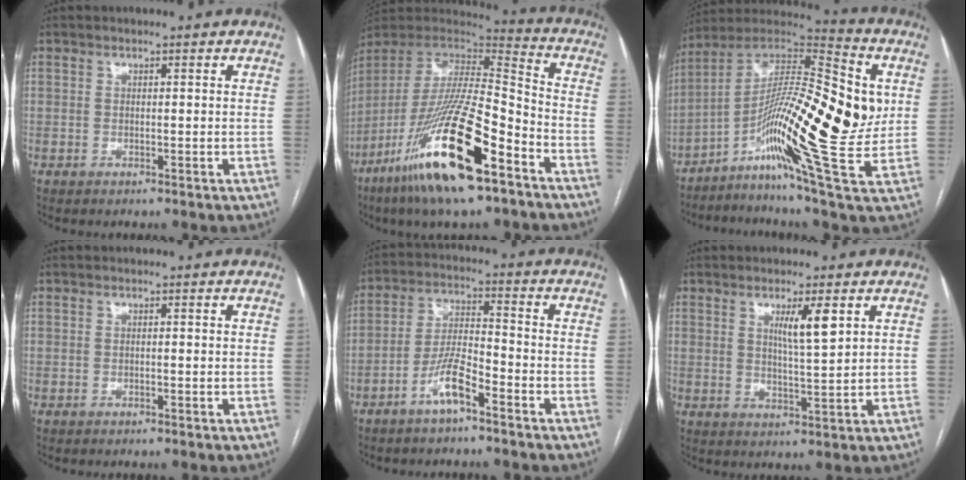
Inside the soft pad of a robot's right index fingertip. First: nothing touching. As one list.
[{"total": 24.9, "force": [-14.2, 4.0, 20.1], "torque": [-0.399, -0.052, -0.261]}, {"total": 26.0, "force": [-1.1, 4.5, 25.6], "torque": [-0.430, 0.016, -0.030]}, {"total": 0.0}, {"total": 6.8, "force": [-4.3, 1.0, 5.2], "torque": [-0.112, 0.004, -0.084]}, {"total": 5.0, "force": [2.2, 0.1, 4.5], "torque": [-0.077, -0.006, 0.038]}]